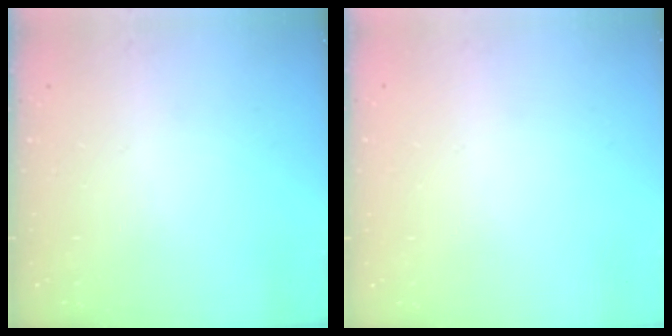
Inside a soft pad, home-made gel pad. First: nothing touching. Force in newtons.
{"total": 0.0}